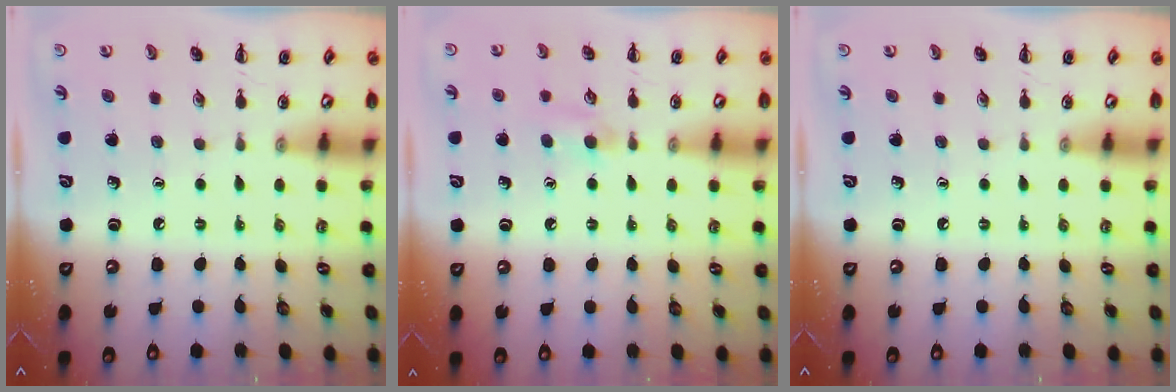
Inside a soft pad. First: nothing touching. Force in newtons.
{"total": 5.3, "press": 4.9, "slide": 1.9}
{"total": 0.0}